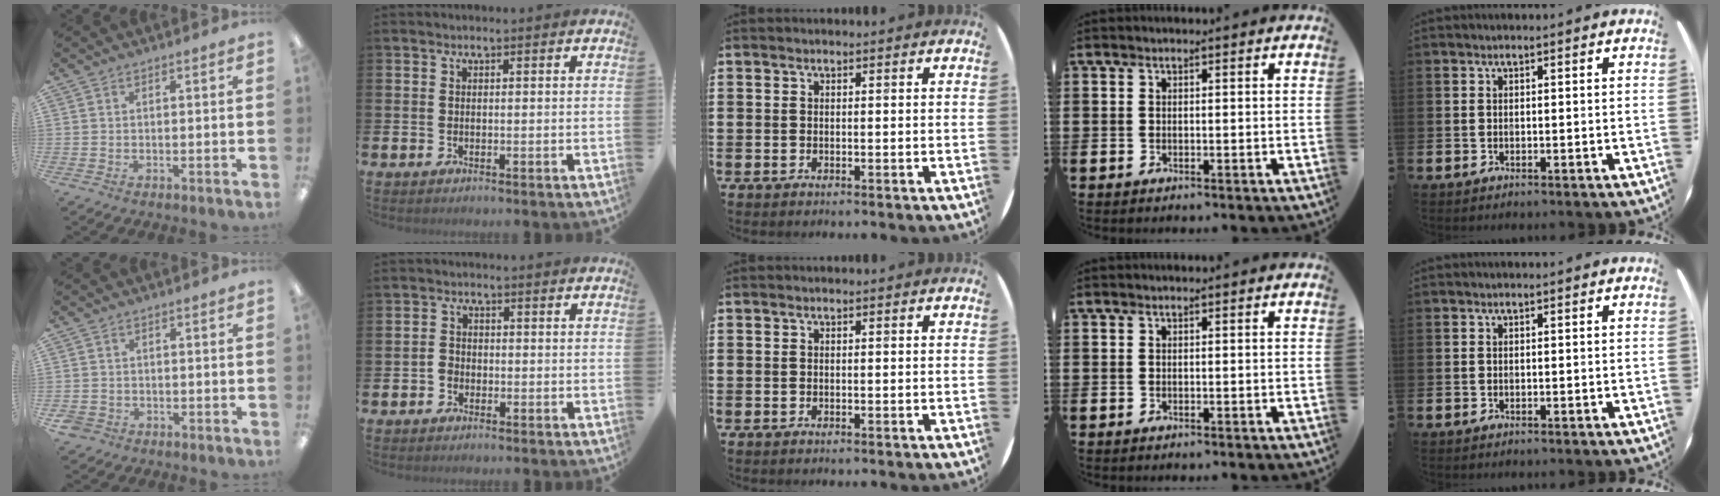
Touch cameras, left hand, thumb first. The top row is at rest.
{"thumb": {"total": 2.0, "force": [-1.2, 1.5, 0.4], "torque": [-0.014, 0.002, -0.027]}, "index": {"total": 1.7, "force": [-0.9, 1.4, 0.4], "torque": [-0.002, 0.003, -0.023]}}